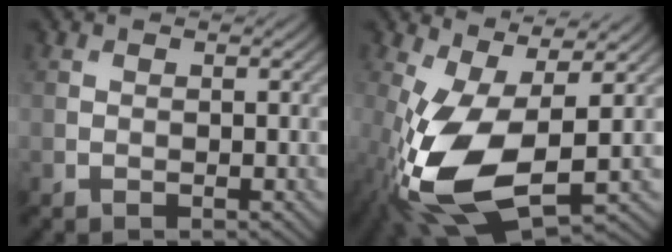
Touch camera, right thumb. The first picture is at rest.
{"total": 14.0, "force": [-2.7, 6.2, 12.2], "torque": [-0.285, -0.020, -0.045]}